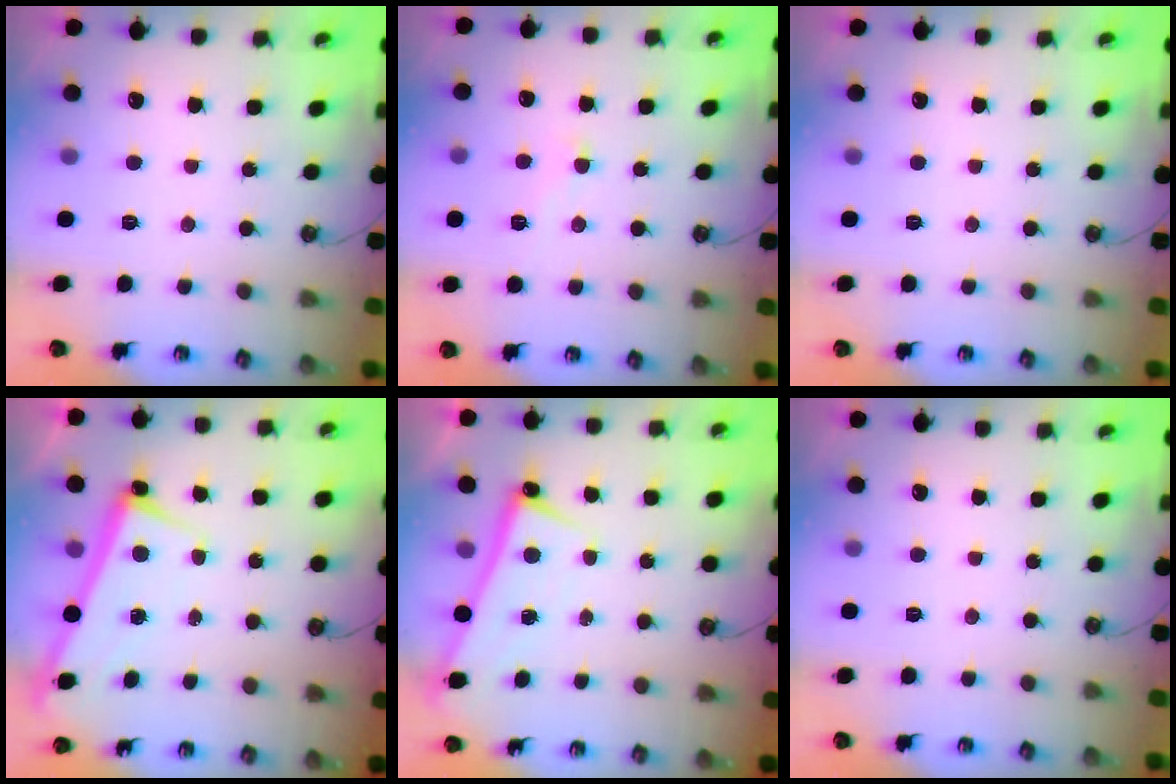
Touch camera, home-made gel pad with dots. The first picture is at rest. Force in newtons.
{"total": 1.2, "press": 1.2, "slide": 0.1}
{"total": 0.0}
{"total": 2.8, "press": 2.8, "slide": 0.4}
{"total": 2.1, "press": 2.1, "slide": 0.5}
{"total": 0.0}